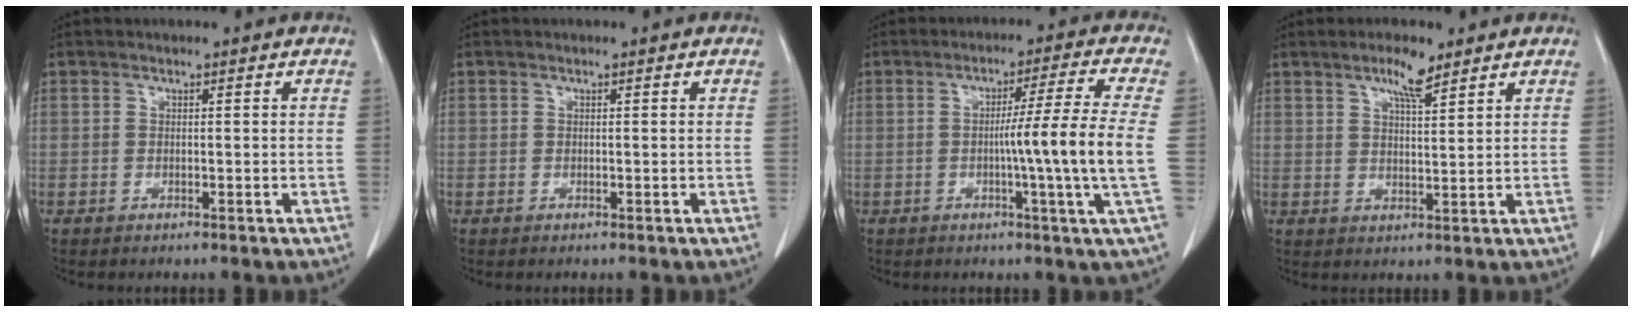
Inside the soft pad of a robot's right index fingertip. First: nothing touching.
{"total": 0.0}
{"total": 10.6, "force": [-1.2, -2.8, 10.1], "torque": [-0.157, -0.011, -0.019]}
{"total": 4.7, "force": [3.3, 0.8, 3.2], "torque": [-0.058, 0.001, 0.056]}